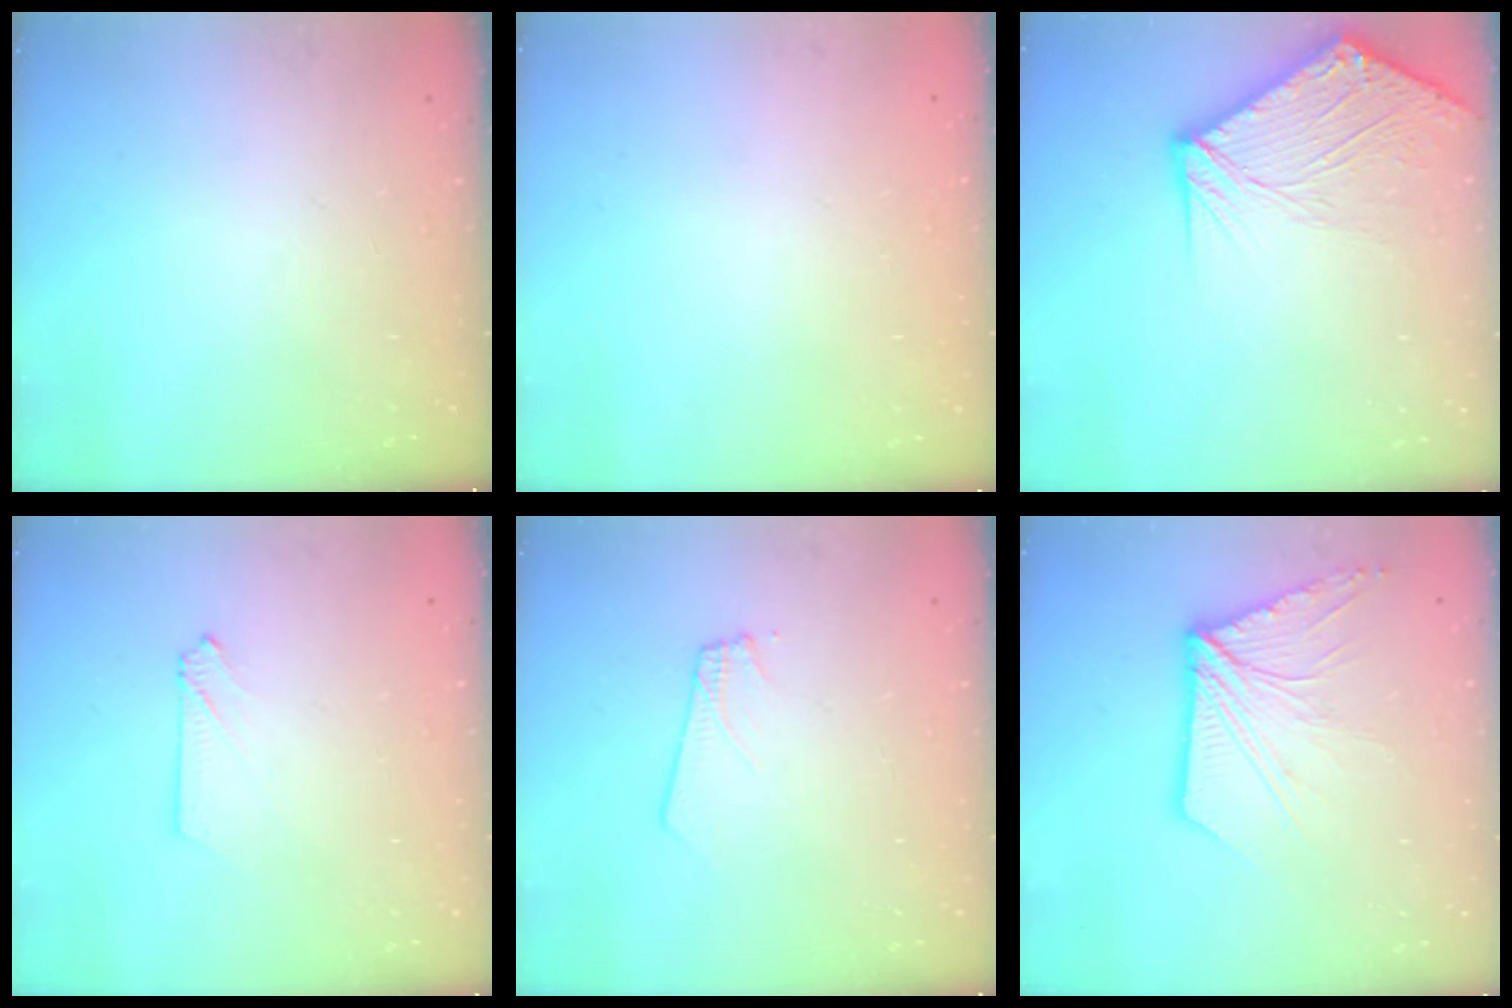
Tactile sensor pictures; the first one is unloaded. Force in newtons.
{"total": 0.0}
{"total": 10.5, "press": 10.3, "slide": 1.6}
{"total": 2.1, "press": 2.1, "slide": 0.2}
{"total": 2.9, "press": 2.8, "slide": 0.3}
{"total": 12.7, "press": 12.6, "slide": 1.7}